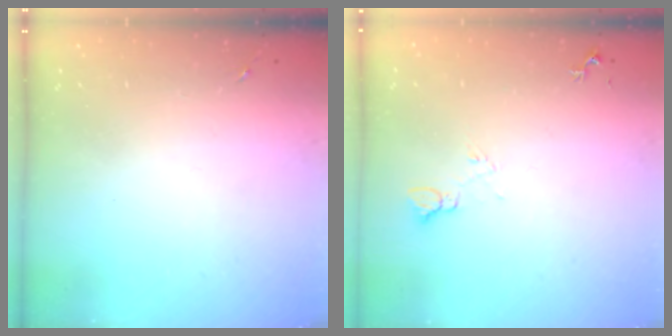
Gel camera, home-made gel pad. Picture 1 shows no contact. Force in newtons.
{"total": 4.6, "press": 4.6, "slide": 0.6}